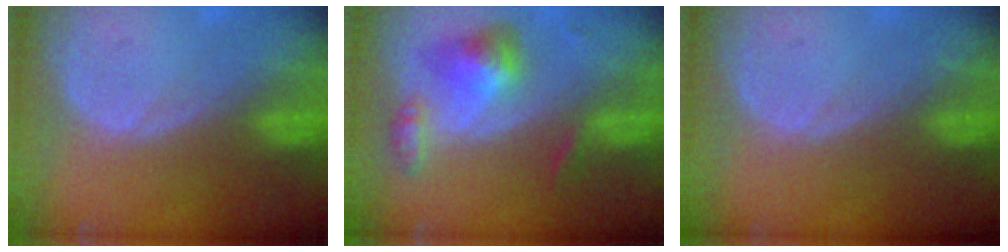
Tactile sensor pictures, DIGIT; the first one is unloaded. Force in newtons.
{"total": 6.5, "press": 5.9, "slide": 2.5}
{"total": 0.0}